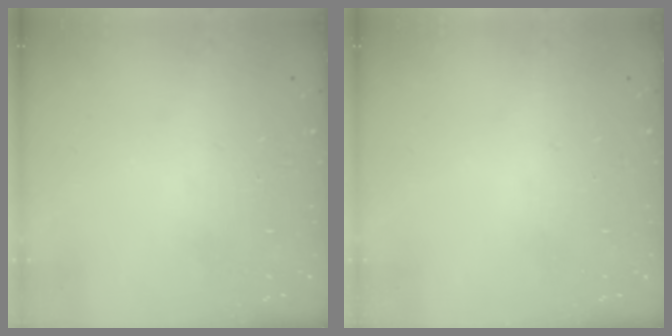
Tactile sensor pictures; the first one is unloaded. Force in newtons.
{"total": 0.0}